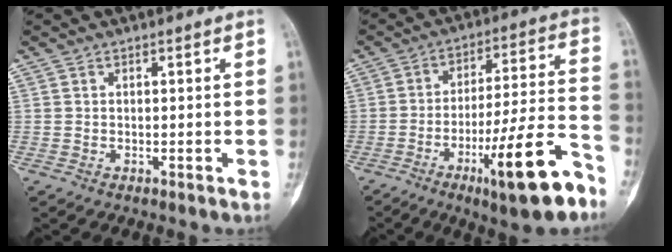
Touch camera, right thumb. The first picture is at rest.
{"total": 18.0, "force": [-9.8, 2.8, 14.8], "torque": [-0.237, 0.051, -0.148]}